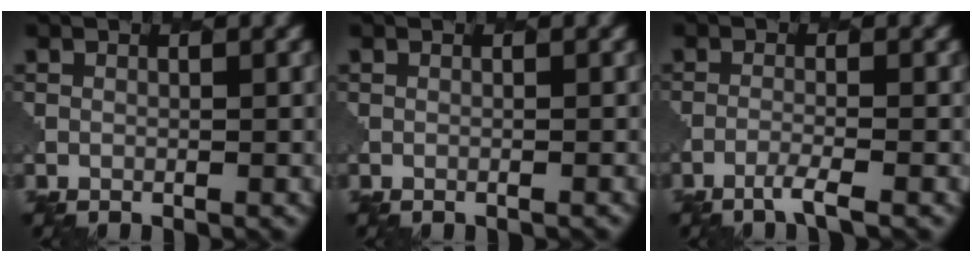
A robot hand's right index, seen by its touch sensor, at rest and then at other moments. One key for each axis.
{"total": 0.6, "fx": -0.5, "fy": 0.1, "fz": 0.3, "tx": 0.001, "ty": -0.002, "tz": -0.010}
{"total": 1.9, "fx": -1.4, "fy": 0.1, "fz": 1.3, "tx": -0.020, "ty": -0.001, "tz": -0.040}